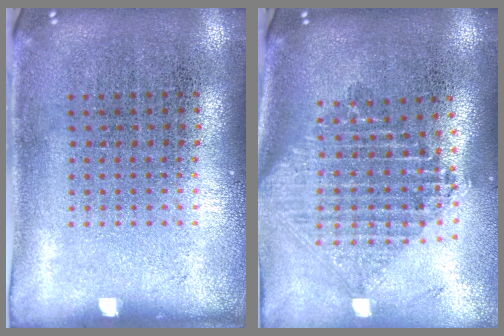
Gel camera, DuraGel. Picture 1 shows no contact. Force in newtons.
{"total": 2.2, "press": 1.7, "slide": 1.4}